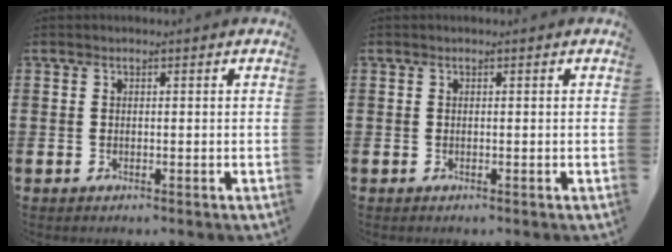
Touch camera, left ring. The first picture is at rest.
{"total": 0.0}